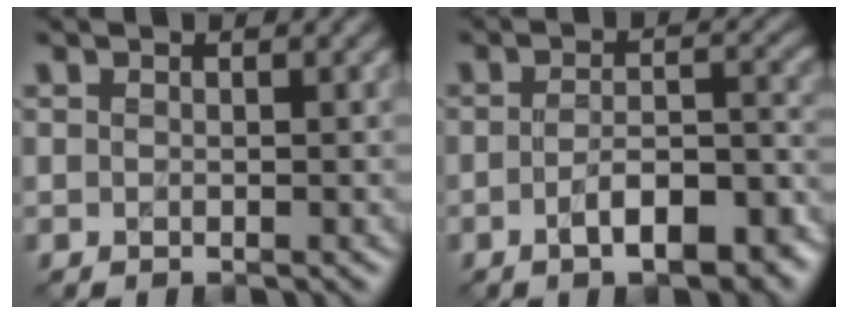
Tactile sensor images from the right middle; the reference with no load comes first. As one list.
[{"total": 6.4, "force": [-3.0, 2.3, 5.1], "torque": [-0.079, 0.004, -0.045]}]